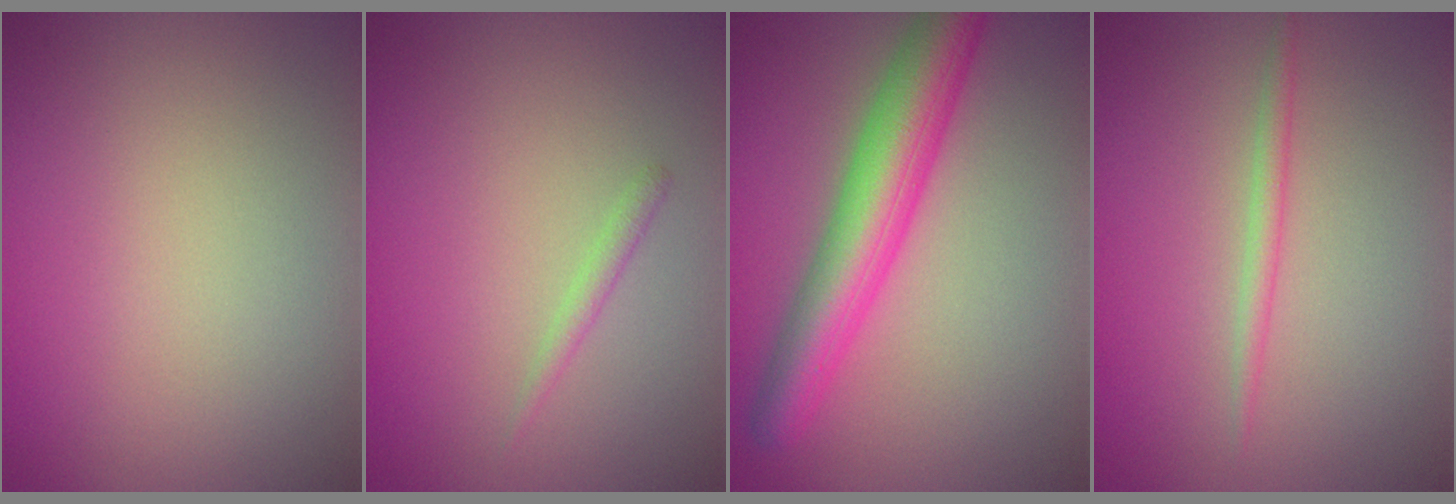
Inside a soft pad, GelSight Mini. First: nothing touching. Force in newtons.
{"total": 0.9, "press": 0.9, "slide": 0.0}
{"total": 6.2, "press": 6.2, "slide": 0.3}
{"total": 1.2, "press": 1.2, "slide": 0.1}